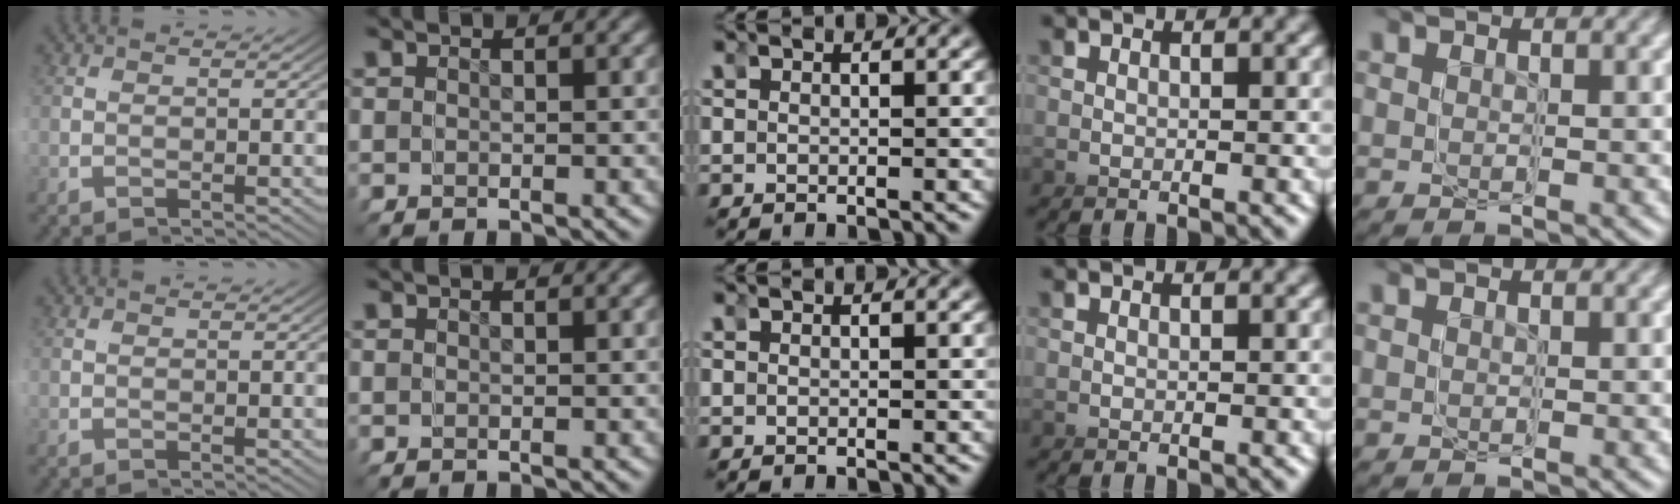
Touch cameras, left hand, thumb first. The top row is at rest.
{}